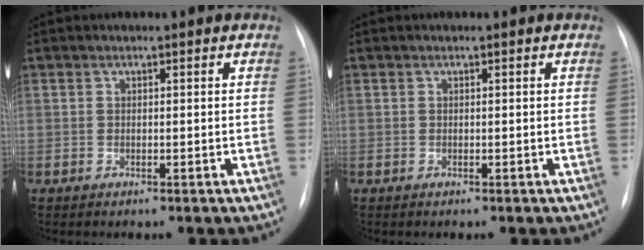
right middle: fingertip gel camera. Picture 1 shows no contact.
{"total": 0.0}